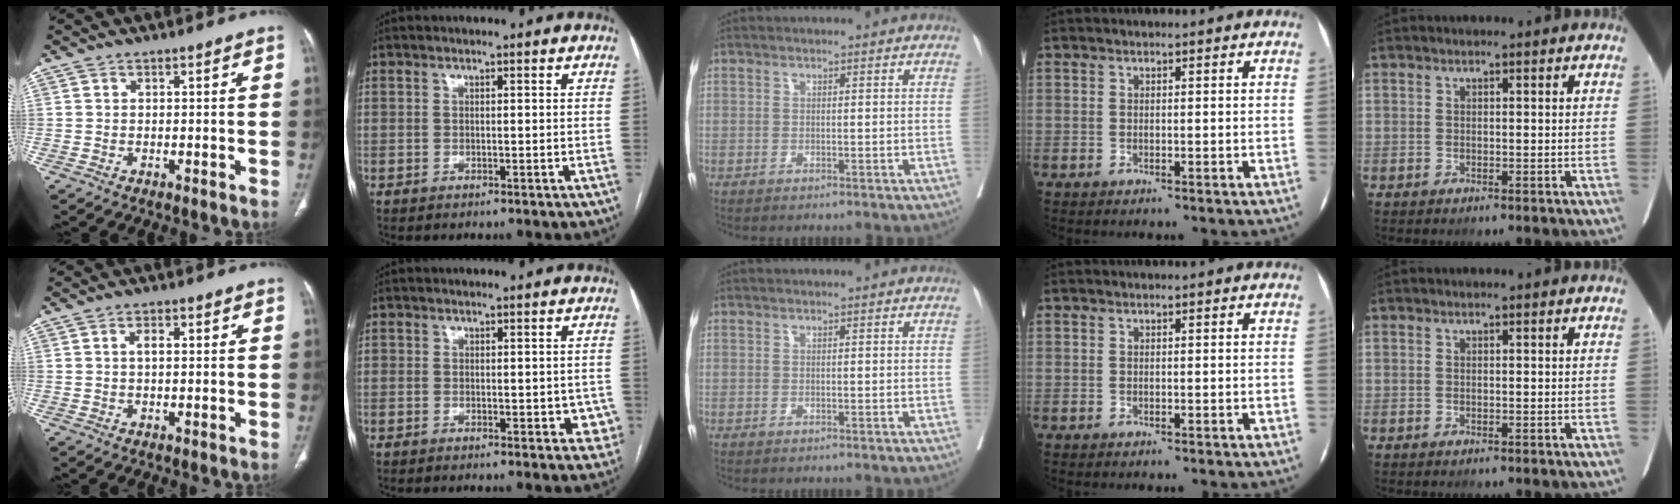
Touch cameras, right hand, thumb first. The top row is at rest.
{"thumb": {"total": 2.6, "force": [0.6, 1.2, 2.2], "torque": [-0.041, 0.006, 0.010]}, "index": {"total": 4.4, "force": [-0.7, 3.1, 3.1], "torque": [-0.013, 0.012, -0.004]}}